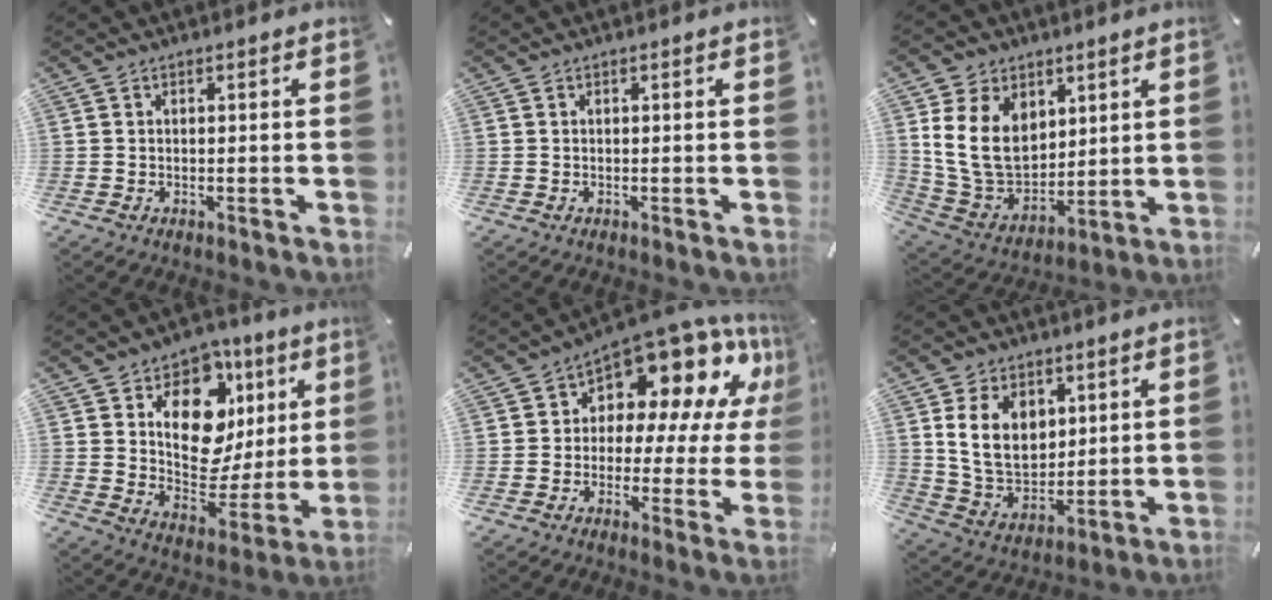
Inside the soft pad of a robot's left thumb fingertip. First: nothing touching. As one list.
[{"total": 0.0}, {"total": 15.6, "force": [4.9, 12.0, 8.7], "torque": [-0.191, -0.019, 0.092]}, {"total": 15.6, "force": [5.8, 11.2, 9.2], "torque": [-0.120, -0.051, 0.104]}, {"total": 13.5, "force": [8.5, 7.6, 7.4], "torque": [-0.106, -0.081, 0.144]}, {"total": 12.3, "force": [4.2, 9.1, 7.1], "torque": [-0.147, -0.008, 0.075]}]